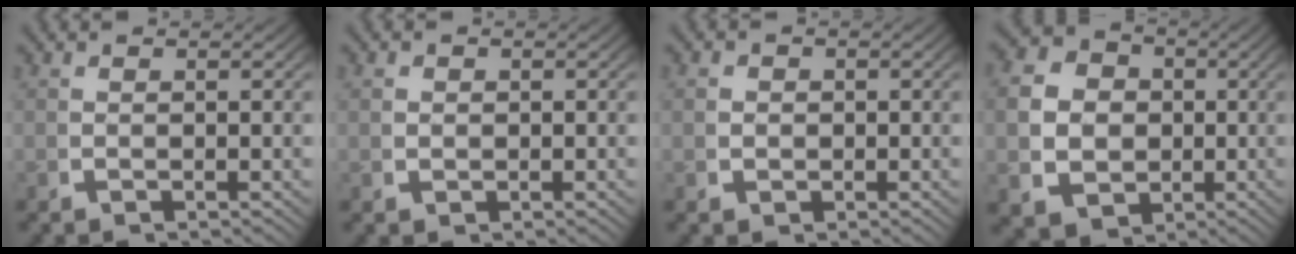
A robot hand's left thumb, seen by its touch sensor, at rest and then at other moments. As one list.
[{"total": 1.3, "force": [0.2, 1.2, 0.5], "torque": [-0.014, -0.006, 0.007]}, {"total": 2.0, "force": [0.0, 1.9, 0.7], "torque": [-0.018, -0.006, 0.000]}, {"total": 11.2, "force": [-0.5, 9.8, 5.4], "torque": [-0.120, -0.040, -0.003]}]